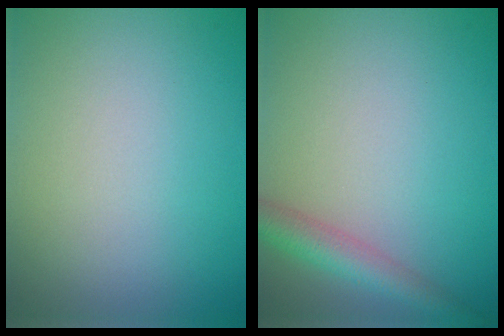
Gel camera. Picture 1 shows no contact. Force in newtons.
{"total": 3.2, "press": 3.2, "slide": 0.1}